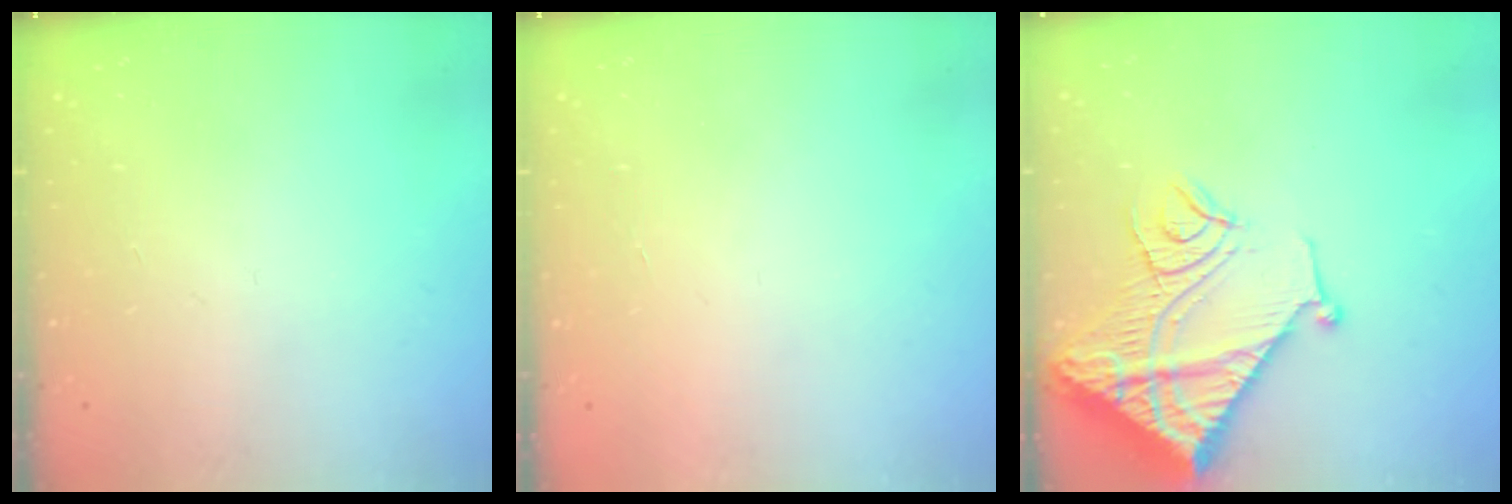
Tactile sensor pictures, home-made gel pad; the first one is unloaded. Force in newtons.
{"total": 1.6, "press": 1.5, "slide": 0.1}
{"total": 19.7, "press": 19.6, "slide": 2.1}